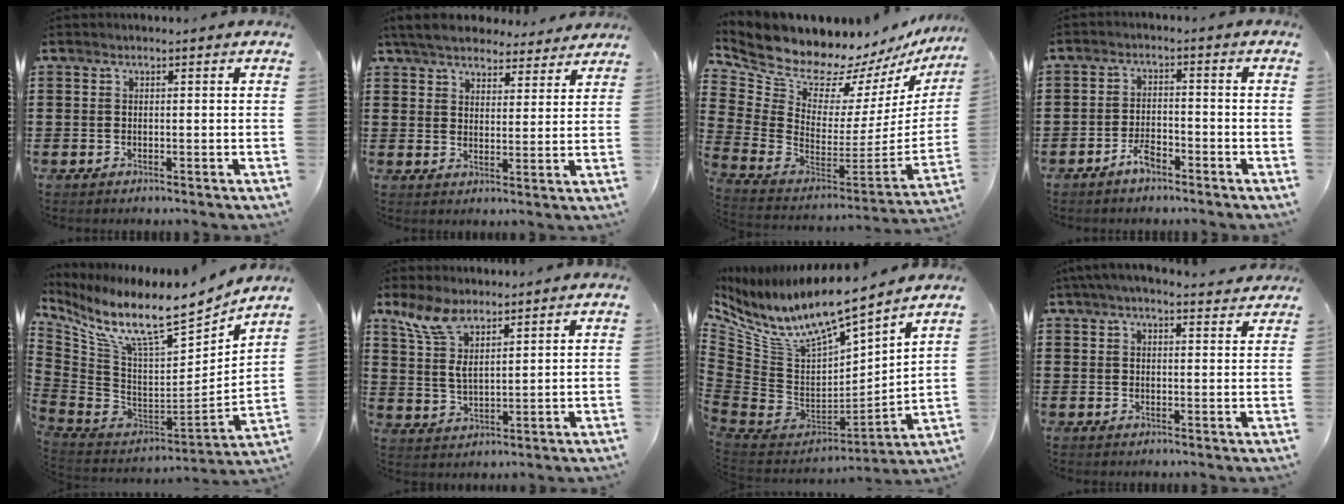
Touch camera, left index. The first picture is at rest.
{"total": 5.9, "force": [5.6, 1.3, 1.6], "torque": [-0.054, -0.020, 0.101]}
{"total": 10.1, "force": [9.4, 3.5, 1.4], "torque": [-0.092, -0.086, 0.168]}
{"total": 3.7, "force": [-2.9, 1.3, 2.0], "torque": [-0.042, 0.008, -0.056]}
{"total": 11.7, "force": [8.8, 1.3, 7.5], "torque": [-0.166, -0.079, 0.148]}
{"total": 7.0, "force": [4.8, 2.6, 4.4], "torque": [-0.108, -0.009, 0.086]}
{"total": 11.9, "force": [9.6, 3.0, 6.4], "torque": [-0.165, -0.075, 0.166]}
{"total": 3.7, "force": [3.2, 0.5, 1.7], "torque": [-0.042, -0.004, 0.059]}